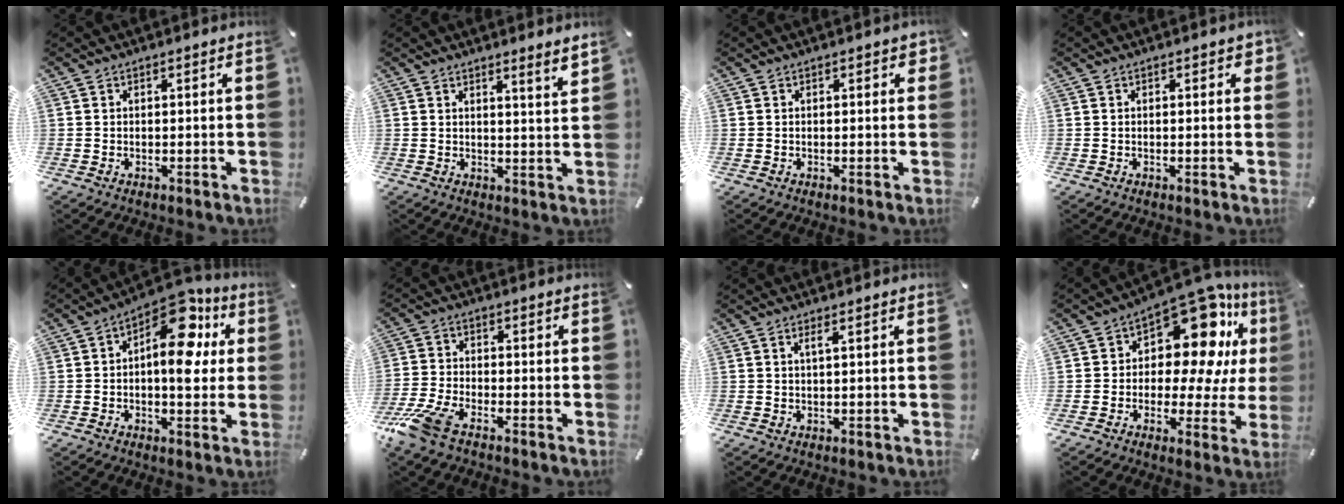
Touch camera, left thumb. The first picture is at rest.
{"total": 3.6, "force": [3.2, -0.7, 1.6], "torque": [-0.029, -0.027, 0.053]}
{"total": 1.5, "force": [0.3, 0.6, 1.3], "torque": [-0.011, -0.002, 0.001]}
{"total": 1.6, "force": [0.4, 0.7, 1.4], "torque": [-0.012, -0.001, 0.001]}
{"total": 14.1, "force": [4.3, 7.2, 11.3], "torque": [-0.141, -0.034, 0.070]}
{"total": 9.2, "force": [-6.4, 3.5, 5.5], "torque": [-0.126, 0.015, -0.123]}
{"total": 1.7, "force": [0.6, 0.1, 1.6], "torque": [-0.033, 0.001, 0.009]}
{"total": 16.6, "force": [7.8, 9.2, 11.5], "torque": [-0.161, -0.065, 0.132]}